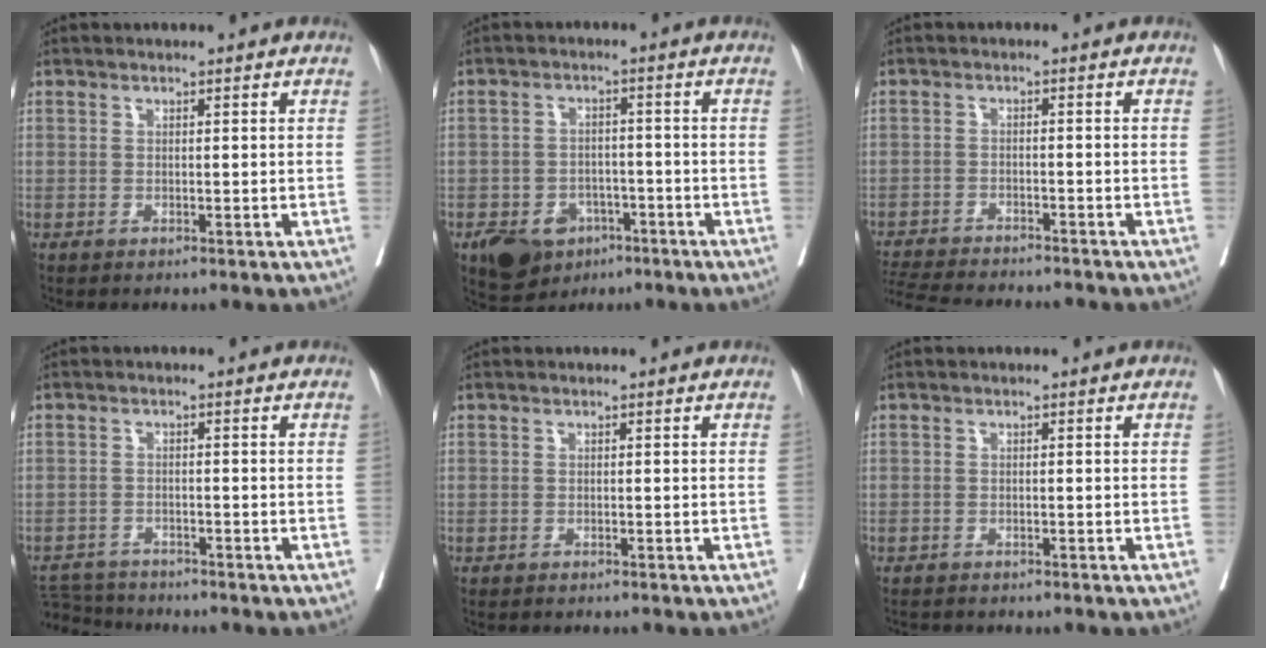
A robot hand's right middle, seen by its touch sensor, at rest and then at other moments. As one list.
[{"total": 8.6, "force": [-4.9, 6.0, 3.7], "torque": [-0.057, 0.008, -0.069]}, {"total": 12.0, "force": [-11.1, 1.4, 4.5], "torque": [-0.083, -0.011, -0.161]}, {"total": 4.7, "force": [-4.7, 0.2, 0.1], "torque": [0.001, -0.009, -0.084]}, {"total": 2.0, "force": [-1.7, 0.1, 0.9], "torque": [-0.014, -0.003, -0.019]}, {"total": 3.0, "force": [-2.7, 0.6, 1.1], "torque": [-0.017, -0.005, -0.037]}]